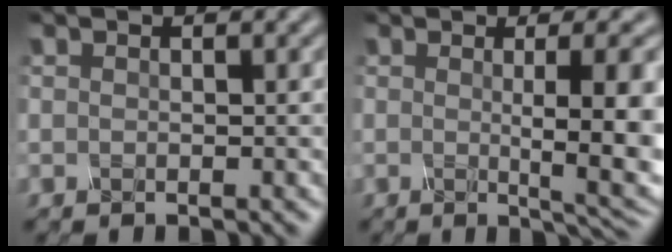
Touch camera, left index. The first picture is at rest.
{"total": 7.4, "force": [-0.2, 1.8, 7.1], "torque": [-0.084, -0.007, 0.003]}